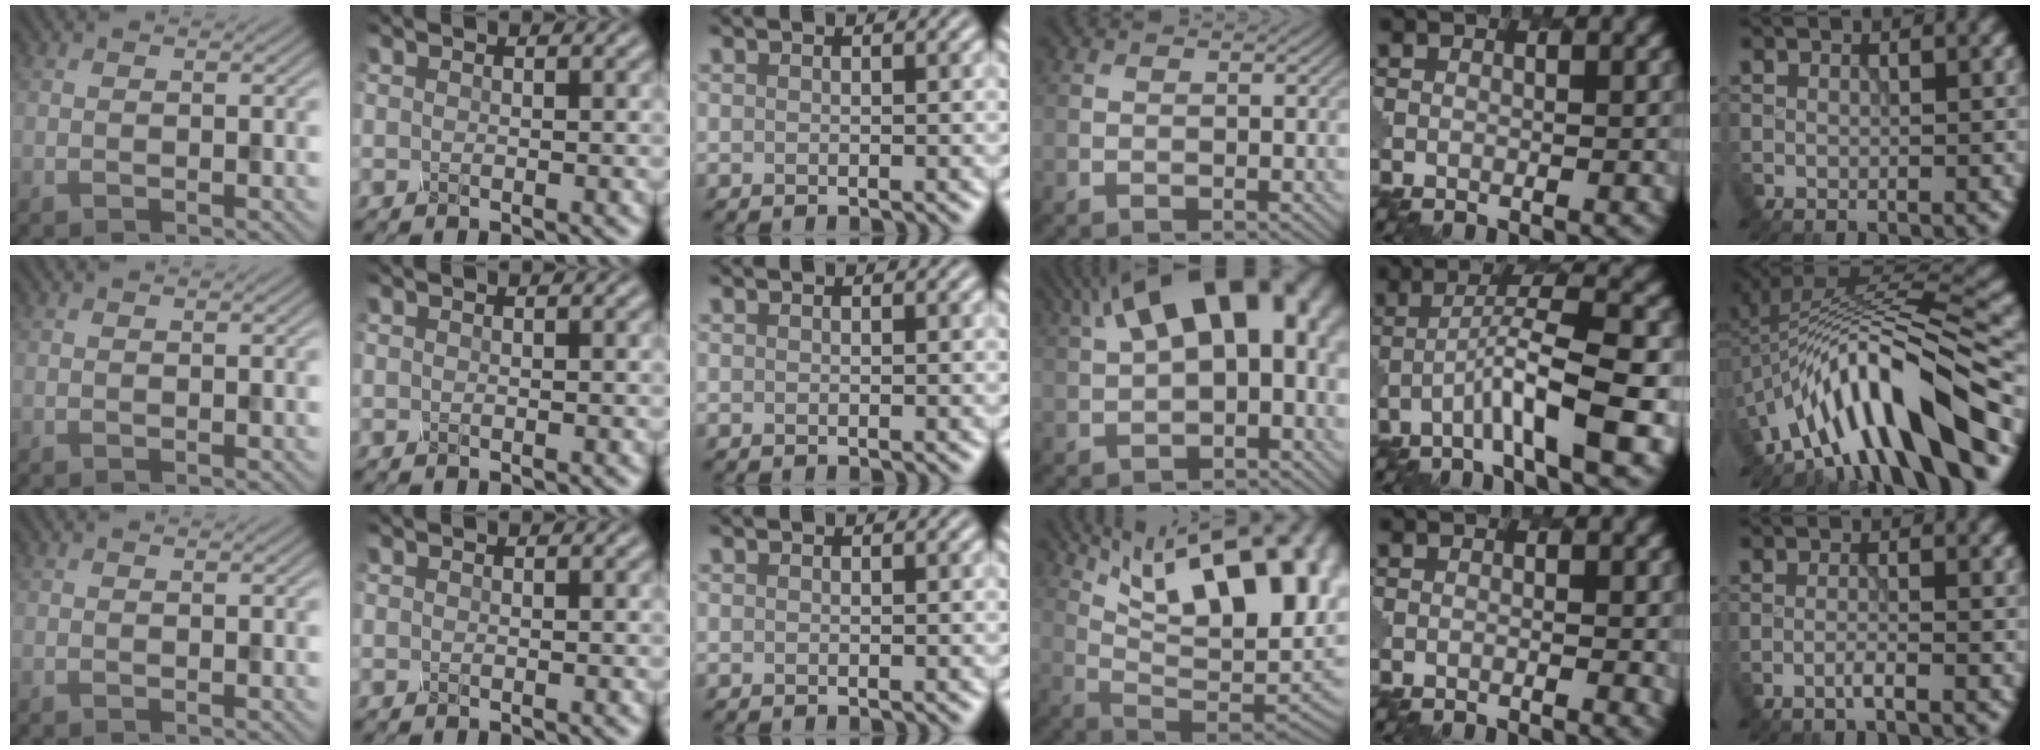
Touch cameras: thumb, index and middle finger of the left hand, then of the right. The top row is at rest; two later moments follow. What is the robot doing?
{"motion": "shake", "object": "salt shaker"}